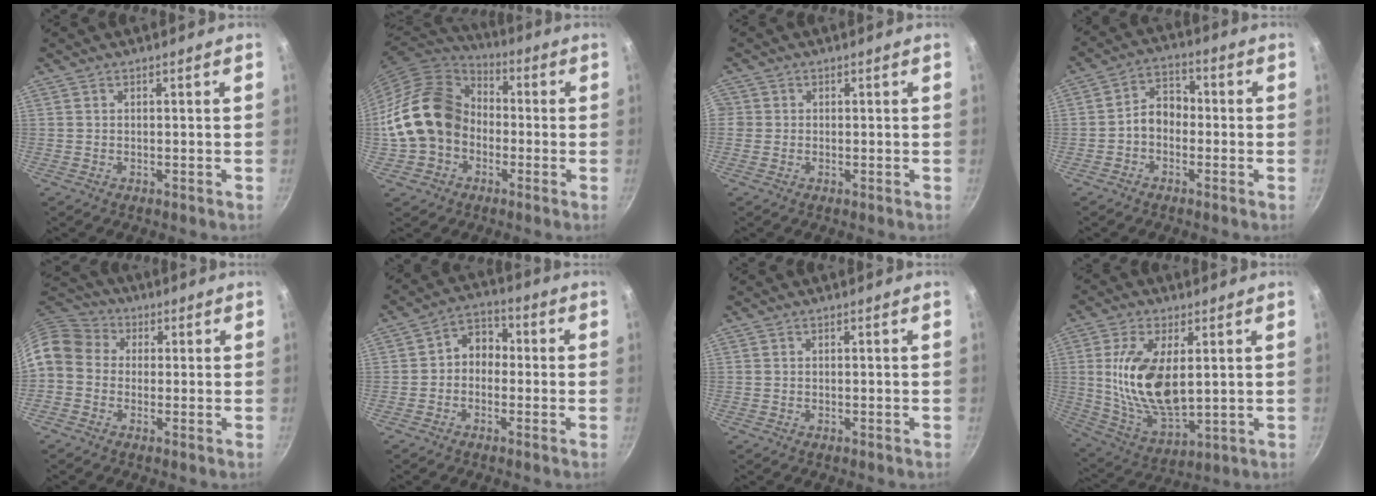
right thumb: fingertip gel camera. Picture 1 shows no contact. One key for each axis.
{"total": 17.4, "fx": -2.4, "fy": 14.1, "fz": 9.9, "tx": -0.153, "ty": 0.051, "tz": -0.050}
{"total": 1.8, "fx": -0.2, "fy": 1.7, "fz": 0.3, "tx": 0.005, "ty": 0.004, "tz": -0.008}
{"total": 6.0, "fx": -1.4, "fy": 4.5, "fz": 3.7, "tx": -0.037, "ty": 0.030, "tz": -0.037}
{"total": 10.0, "fx": 0.5, "fy": 8.4, "fz": 5.3, "tx": -0.084, "ty": 0.030, "tz": -0.012}
{"total": 5.9, "fx": -0.6, "fy": 4.7, "fz": 3.5, "tx": -0.021, "ty": 0.024, "tz": -0.028}
{"total": 0.0}
{"total": 16.3, "fx": 2.5, "fy": 8.1, "fz": 13.9, "tx": -0.255, "ty": -0.020, "tz": 0.058}